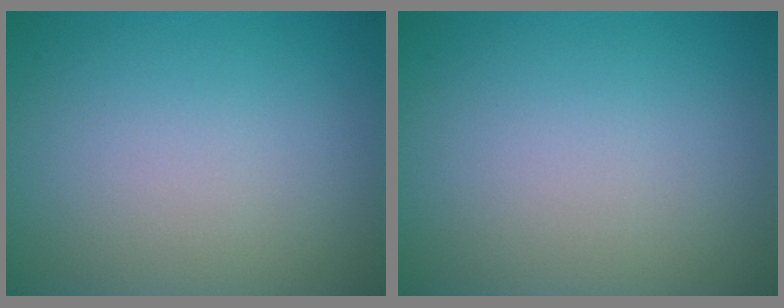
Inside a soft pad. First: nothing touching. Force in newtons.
{"total": 0.0}